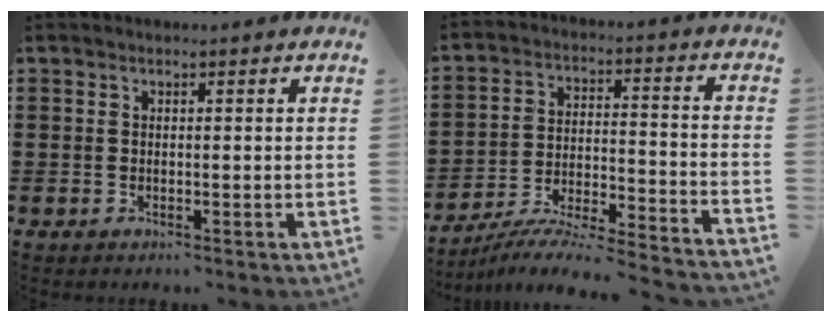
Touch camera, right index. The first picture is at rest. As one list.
[{"total": 5.7, "force": [-5.3, -0.3, 1.9], "torque": [-0.036, -0.013, -0.109]}]